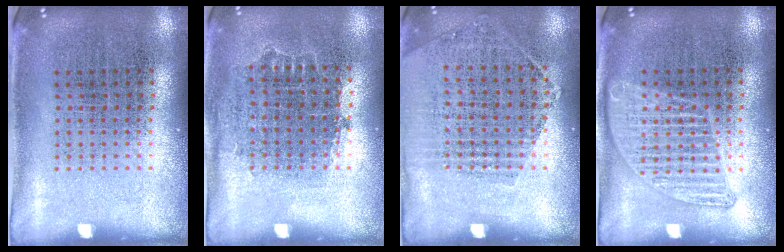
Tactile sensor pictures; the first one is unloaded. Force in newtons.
{"total": 0.8, "press": 0.7, "slide": 0.3}
{"total": 1.2, "press": 1.0, "slide": 0.5}
{"total": 1.2, "press": 1.2, "slide": 0.1}